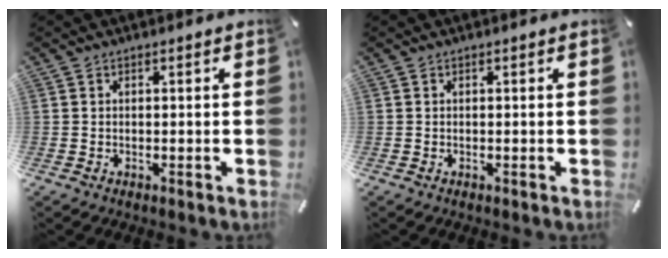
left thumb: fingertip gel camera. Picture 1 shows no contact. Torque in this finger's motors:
{"motor_torque": [-0.01, -0.01, 0.00, 0.01, 0.00]}